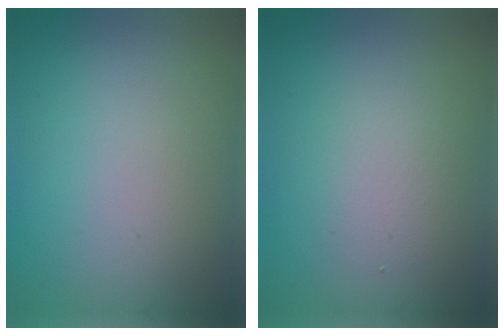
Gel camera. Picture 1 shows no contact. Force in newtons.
{"total": 2.2, "press": 2.2, "slide": 0.1}